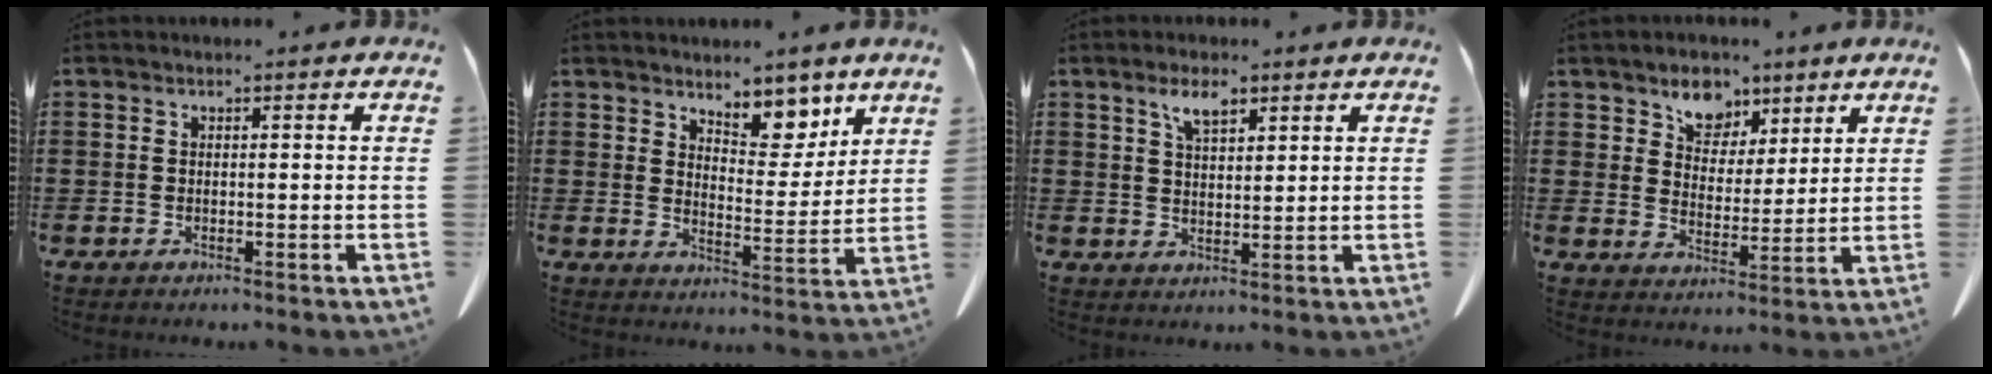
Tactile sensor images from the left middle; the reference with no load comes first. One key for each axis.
{"total": 6.7, "fx": 5.9, "fy": 2.6, "fz": 1.8, "tx": -0.028, "ty": -0.041, "tz": 0.104}
{"total": 4.2, "fx": 2.8, "fy": 1.7, "fz": 2.6, "tx": -0.050, "ty": 0.001, "tz": 0.050}
{"total": 6.5, "fx": 4.6, "fy": 4.4, "fz": 1.4, "tx": -0.053, "ty": -0.011, "tz": 0.083}